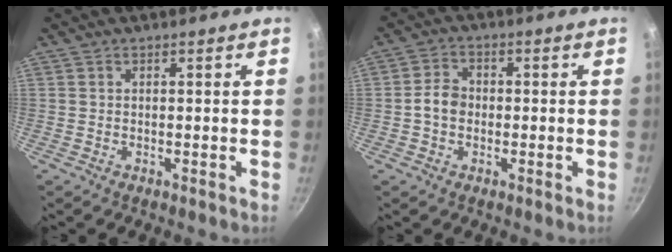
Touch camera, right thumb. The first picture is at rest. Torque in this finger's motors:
{"motor_torque": [0.36, 0.81, 0.75, -0.49, 0.08]}